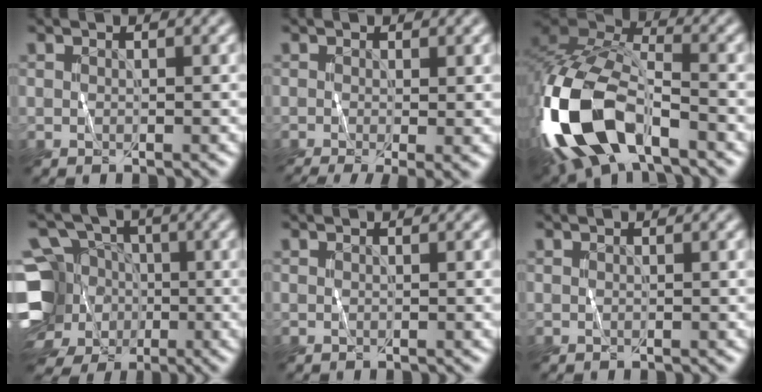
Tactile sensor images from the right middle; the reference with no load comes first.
{"total": 4.5, "force": [-1.6, 1.2, 4.0], "torque": [-0.059, -0.015, -0.020]}
{"total": 13.7, "force": [-6.2, 6.9, 10.2], "torque": [-0.228, -0.012, -0.121]}
{"total": 13.7, "force": [-3.7, 11.7, 6.1], "torque": [-0.147, 0.002, -0.074]}
{"total": 0.0}
{"total": 0.0}